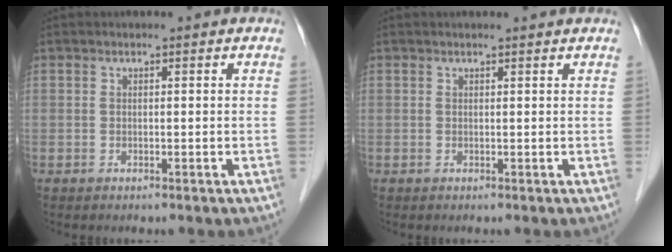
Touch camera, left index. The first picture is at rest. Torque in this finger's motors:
{"motor_torque": [0.40, -0.26, 0.05, 0.01]}